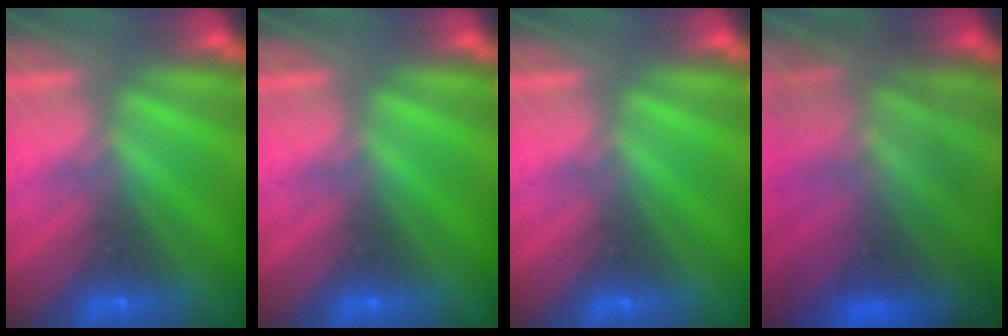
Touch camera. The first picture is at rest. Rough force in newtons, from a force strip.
{"total": 0.0}
{"total": 0.0}
{"total": 10.0}